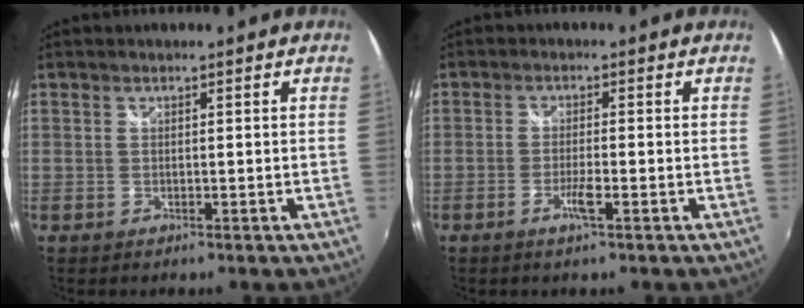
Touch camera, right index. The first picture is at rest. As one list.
[{"total": 2.6, "force": [-1.3, 0.1, 2.3], "torque": [-0.048, -0.003, -0.025]}]